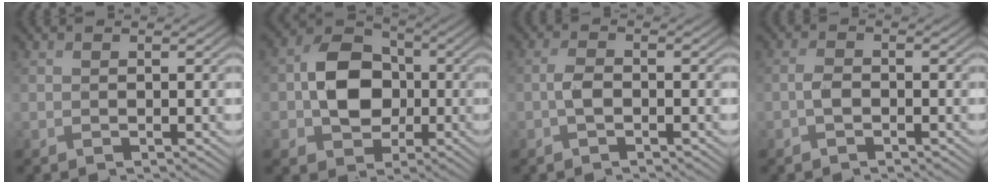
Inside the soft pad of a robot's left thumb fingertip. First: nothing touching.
{"total": 8.8, "force": [-0.8, 7.1, 5.1], "torque": [-0.098, 0.007, -0.030]}
{"total": 2.0, "force": [-0.8, 0.9, 1.6], "torque": [-0.035, 0.005, -0.020]}
{"total": 1.7, "force": [-0.8, 0.8, 1.2], "torque": [-0.025, 0.004, -0.021]}